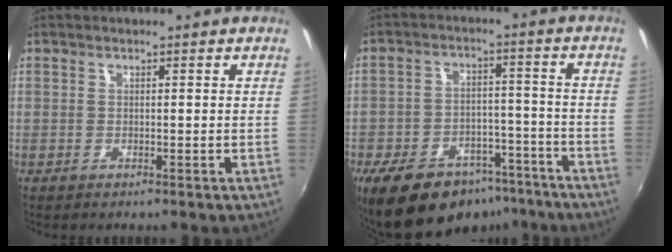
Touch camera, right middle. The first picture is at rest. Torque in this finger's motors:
{"motor_torque": [1.08, -1.06, 0.68, 0.19]}